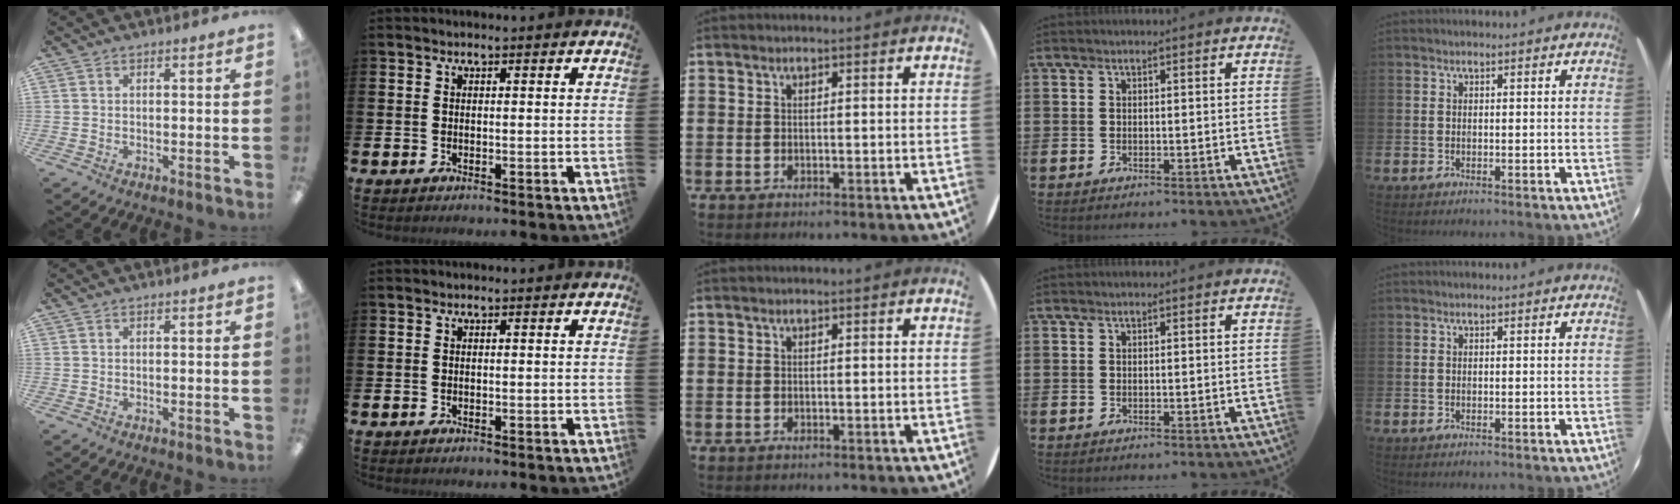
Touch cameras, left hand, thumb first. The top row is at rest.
{}